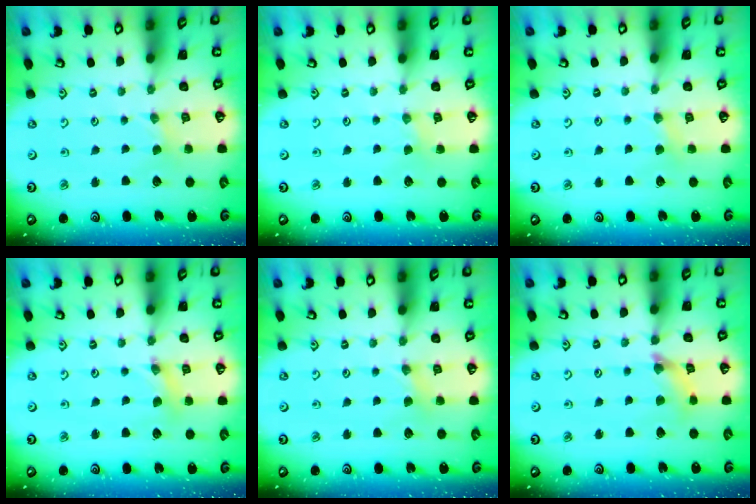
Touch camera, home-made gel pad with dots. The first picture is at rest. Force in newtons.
{"total": 0.9, "press": 0.9, "slide": 0.2}
{"total": 2.6, "press": 2.6, "slide": 0.5}
{"total": 2.9, "press": 2.9, "slide": 0.3}
{"total": 2.2, "press": 2.2, "slide": 0.4}
{"total": 5.0, "press": 5.0, "slide": 0.4}